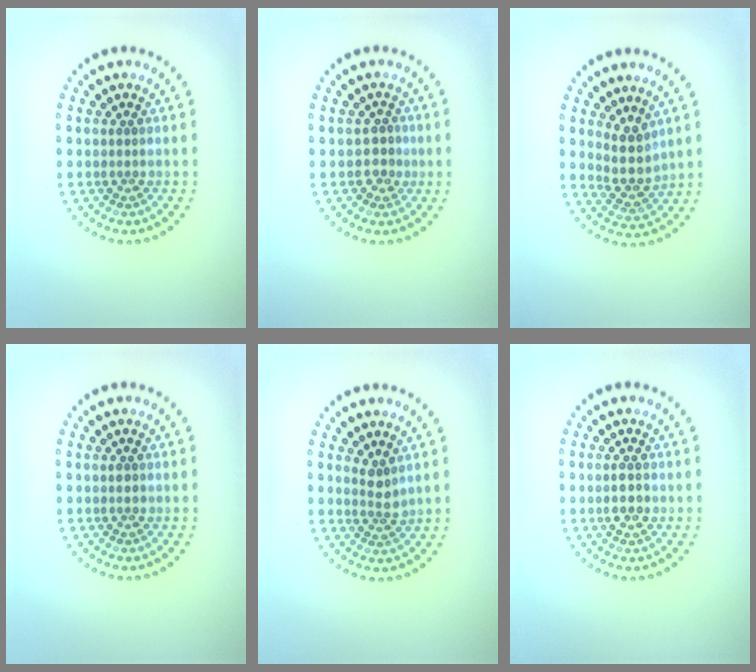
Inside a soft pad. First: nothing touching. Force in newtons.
{"total": 1.6, "press": 1.3, "slide": 0.8}
{"total": 3.0, "press": 2.3, "slide": 1.8}
{"total": 0.7, "press": 0.7, "slide": 0.1}
{"total": 1.8, "press": 1.4, "slide": 1.2}
{"total": 1.5, "press": 1.5, "slide": 0.2}